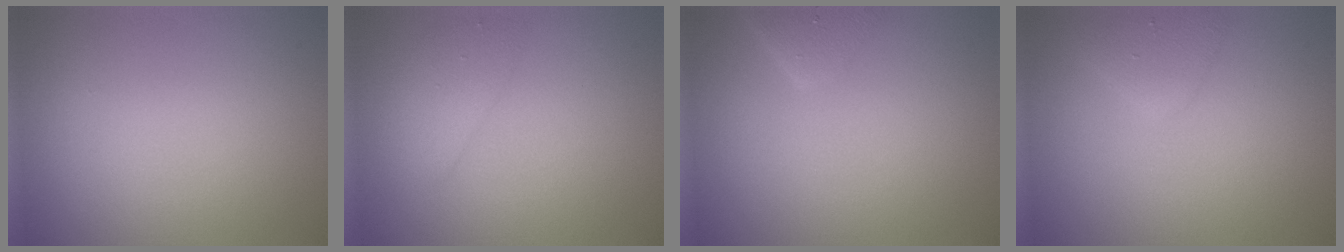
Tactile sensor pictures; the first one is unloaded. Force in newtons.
{"total": 1.9, "press": 1.9, "slide": 0.1}
{"total": 2.1, "press": 2.1, "slide": 0.1}
{"total": 1.8, "press": 1.8, "slide": 0.1}